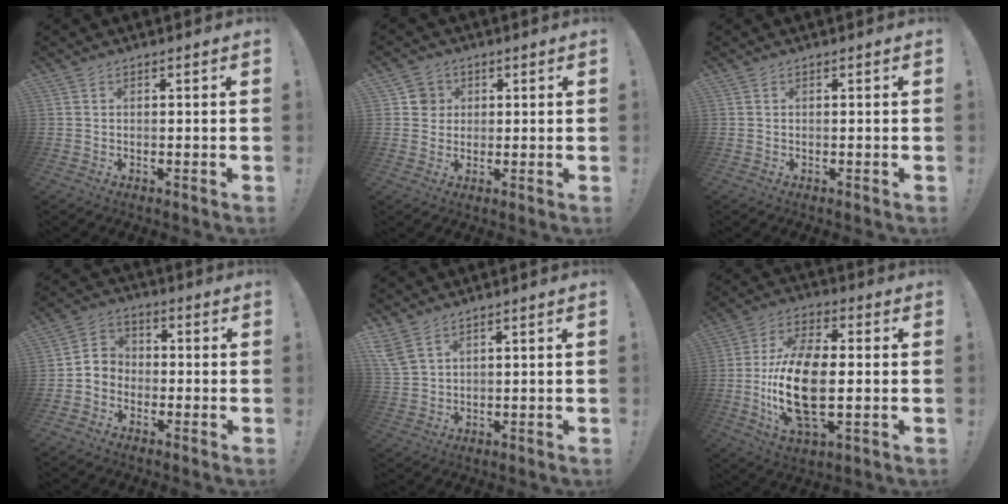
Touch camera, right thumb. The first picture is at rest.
{"total": 4.9, "force": [1.3, 4.6, 1.0], "torque": [-0.012, 0.003, 0.026]}
{"total": 0.0}
{"total": 5.4, "force": [-3.0, 4.3, 1.1], "torque": [-0.028, 0.027, -0.055]}
{"total": 5.8, "force": [4.2, 2.6, 3.0], "torque": [-0.067, -0.012, 0.085]}
{"total": 19.2, "force": [-2.1, 9.6, 16.5], "torque": [-0.334, -0.006, -0.036]}